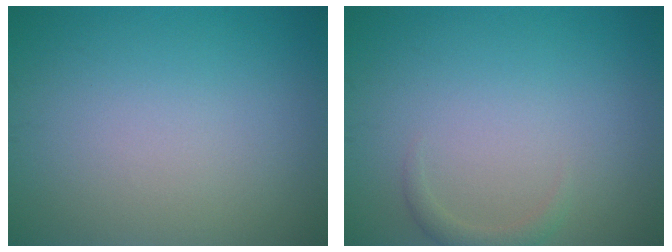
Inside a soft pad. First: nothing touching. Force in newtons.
{"total": 1.2, "press": 1.2, "slide": 0.2}